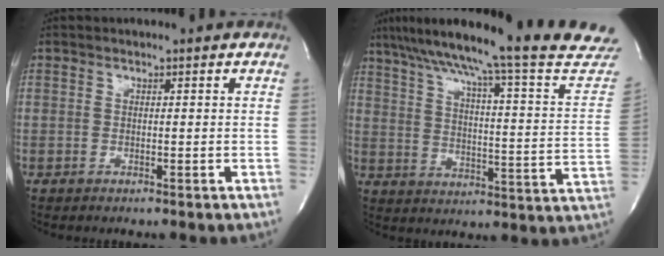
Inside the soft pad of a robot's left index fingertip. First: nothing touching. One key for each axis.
{"total": 28.5, "fx": 24.8, "fy": 0.7, "fz": 13.9, "tx": -0.219, "ty": -0.052, "tz": 0.319}